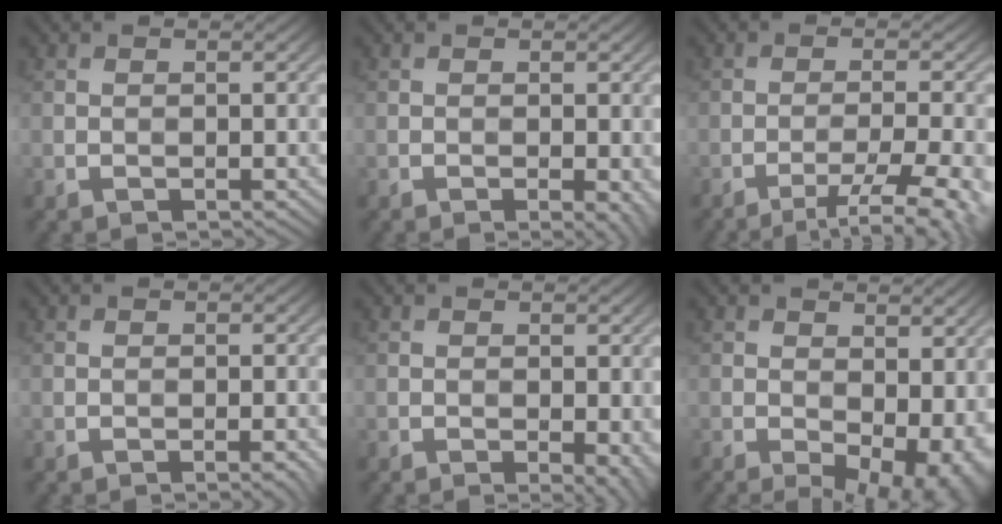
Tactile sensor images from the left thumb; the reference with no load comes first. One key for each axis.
{"total": 1.7, "fx": -0.5, "fy": 0.3, "fz": 1.6, "tx": -0.023, "ty": -0.004, "tz": -0.008}
{"total": 7.0, "fx": -4.3, "fy": 1.0, "fz": 5.4, "tx": -0.089, "ty": 0.005, "tz": -0.063}
{"total": 1.3, "fx": -0.6, "fy": 0.2, "fz": 1.1, "tx": -0.012, "ty": 0.002, "tz": -0.009}
{"total": 2.5, "fx": -0.7, "fy": 0.9, "fz": 2.2, "tx": -0.027, "ty": -0.007, "tz": -0.006}
{"total": 10.1, "fx": -1.2, "fy": 5.7, "fz": 8.3, "tx": -0.110, "ty": -0.020, "tz": 0.001}